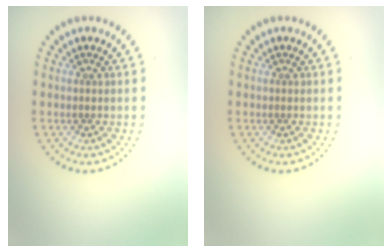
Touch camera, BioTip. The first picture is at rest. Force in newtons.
{"total": 0.0}